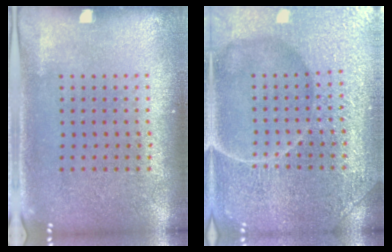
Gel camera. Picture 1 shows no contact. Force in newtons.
{"total": 7.6, "press": 7.5, "slide": 1.0}